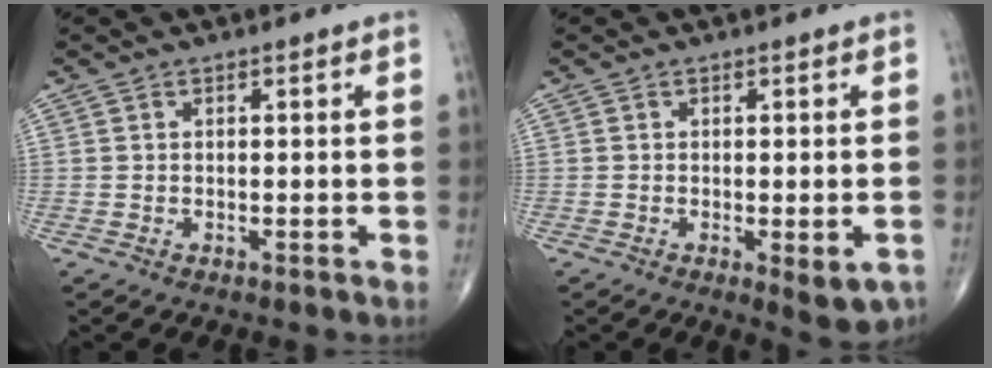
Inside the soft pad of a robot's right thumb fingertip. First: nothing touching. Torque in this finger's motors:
{"motor_torque": [0.13, 0.52, -0.16, -0.26, 0.00]}